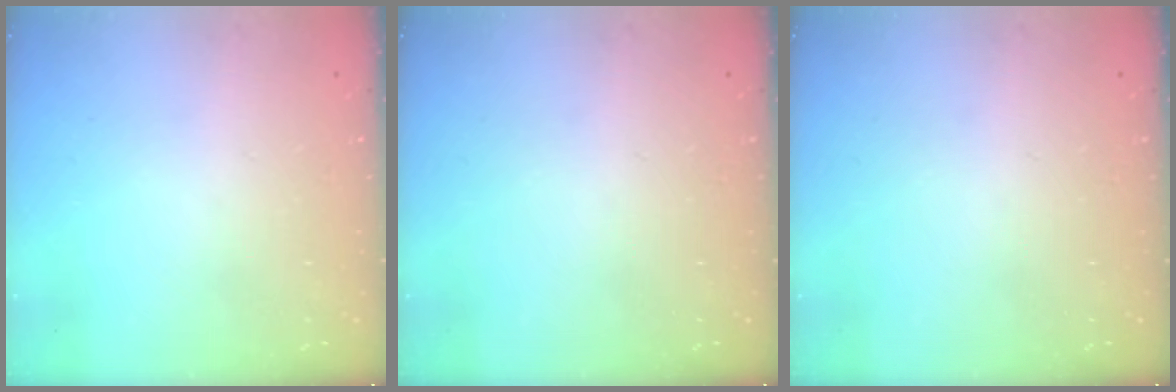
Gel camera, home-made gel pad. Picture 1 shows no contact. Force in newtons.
{"total": 0.0}
{"total": 0.0}